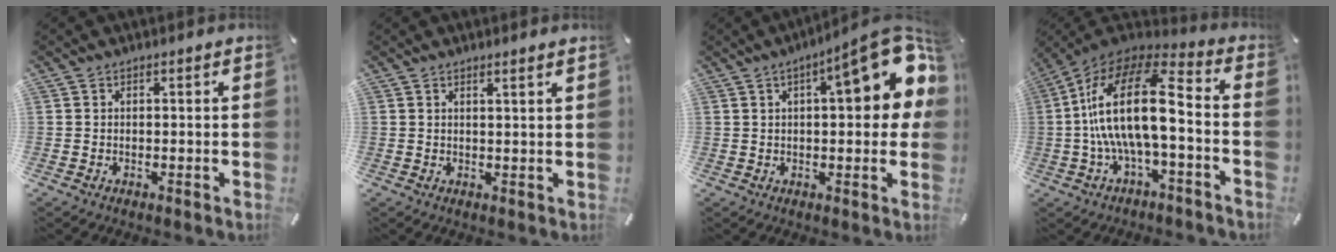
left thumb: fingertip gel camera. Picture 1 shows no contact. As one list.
[{"total": 1.5, "force": [1.2, -0.3, 0.9], "torque": [-0.016, -0.005, 0.021]}, {"total": 18.8, "force": [6.4, 6.3, 16.5], "torque": [-0.210, -0.033, 0.094]}, {"total": 20.4, "force": [-0.8, 8.0, 18.7], "torque": [-0.374, 0.001, -0.017]}]